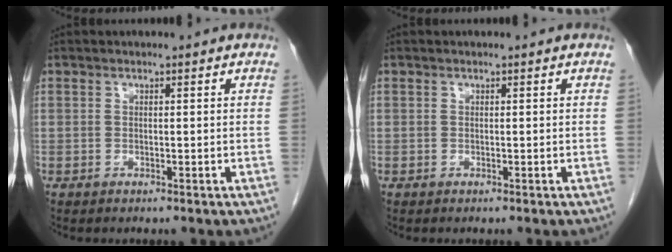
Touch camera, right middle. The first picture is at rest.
{"total": 0.0}